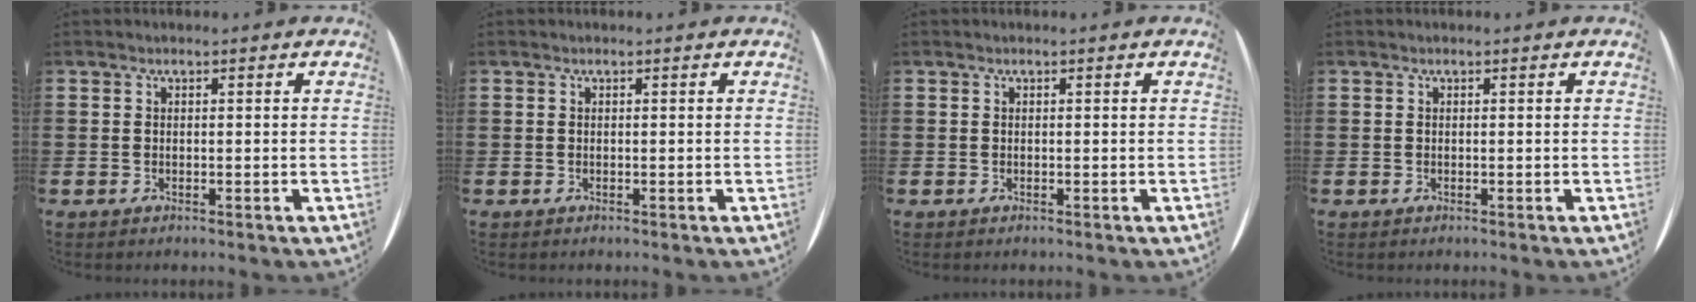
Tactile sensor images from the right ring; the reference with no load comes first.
{"total": 0.0}
{"total": 0.0}
{"total": 0.0}